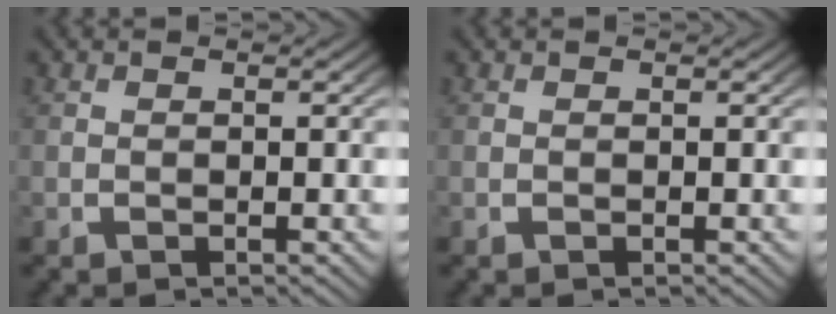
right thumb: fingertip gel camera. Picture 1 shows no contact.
{"total": 0.0}